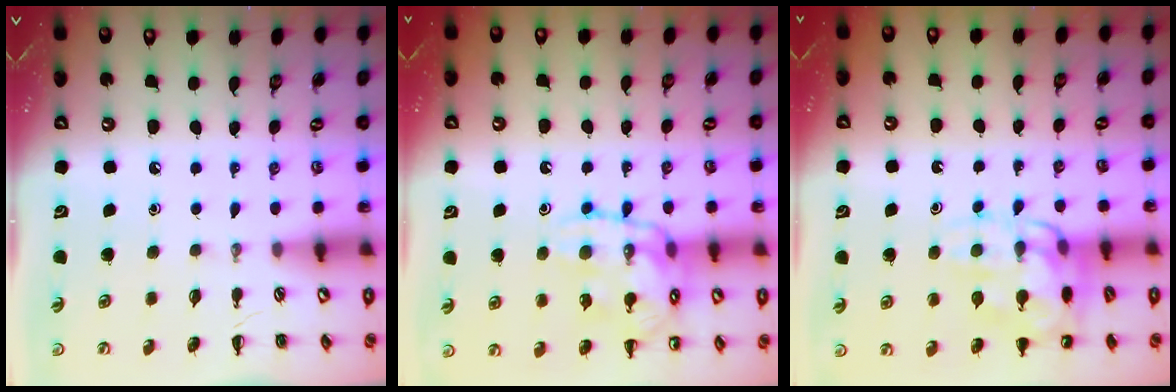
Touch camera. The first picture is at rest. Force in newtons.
{"total": 15.3, "press": 15.2, "slide": 1.5}
{"total": 13.5, "press": 13.5, "slide": 1.2}